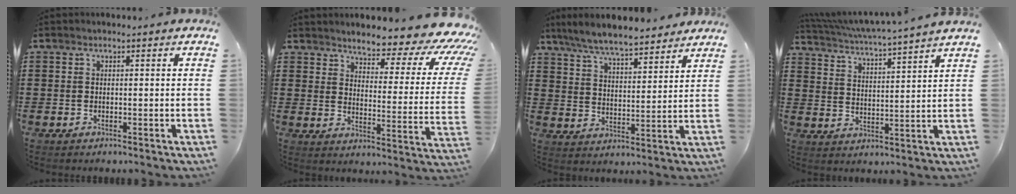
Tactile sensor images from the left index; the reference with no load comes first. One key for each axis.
{"total": 6.2, "fx": 5.3, "fy": 0.9, "fz": 3.2, "tx": -0.063, "ty": -0.051, "tz": 0.083}
{"total": 6.9, "fx": 6.4, "fy": 0.5, "fz": 2.6, "tx": -0.075, "ty": -0.031, "tz": 0.113}
{"total": 4.3, "fx": 3.9, "fy": -1.0, "fz": 1.5, "tx": -0.047, "ty": -0.035, "tz": 0.061}